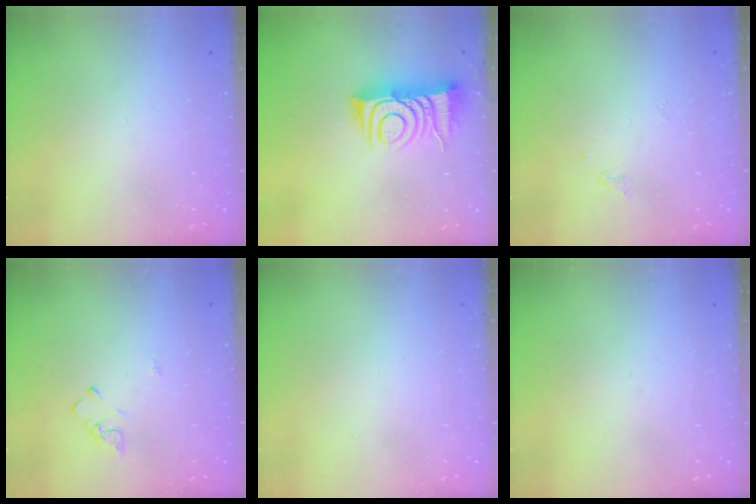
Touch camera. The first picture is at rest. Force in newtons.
{"total": 11.9, "press": 11.9, "slide": 0.9}
{"total": 2.7, "press": 2.7, "slide": 0.4}
{"total": 3.2, "press": 3.2, "slide": 0.5}
{"total": 1.5, "press": 1.5, "slide": 0.1}
{"total": 0.0}